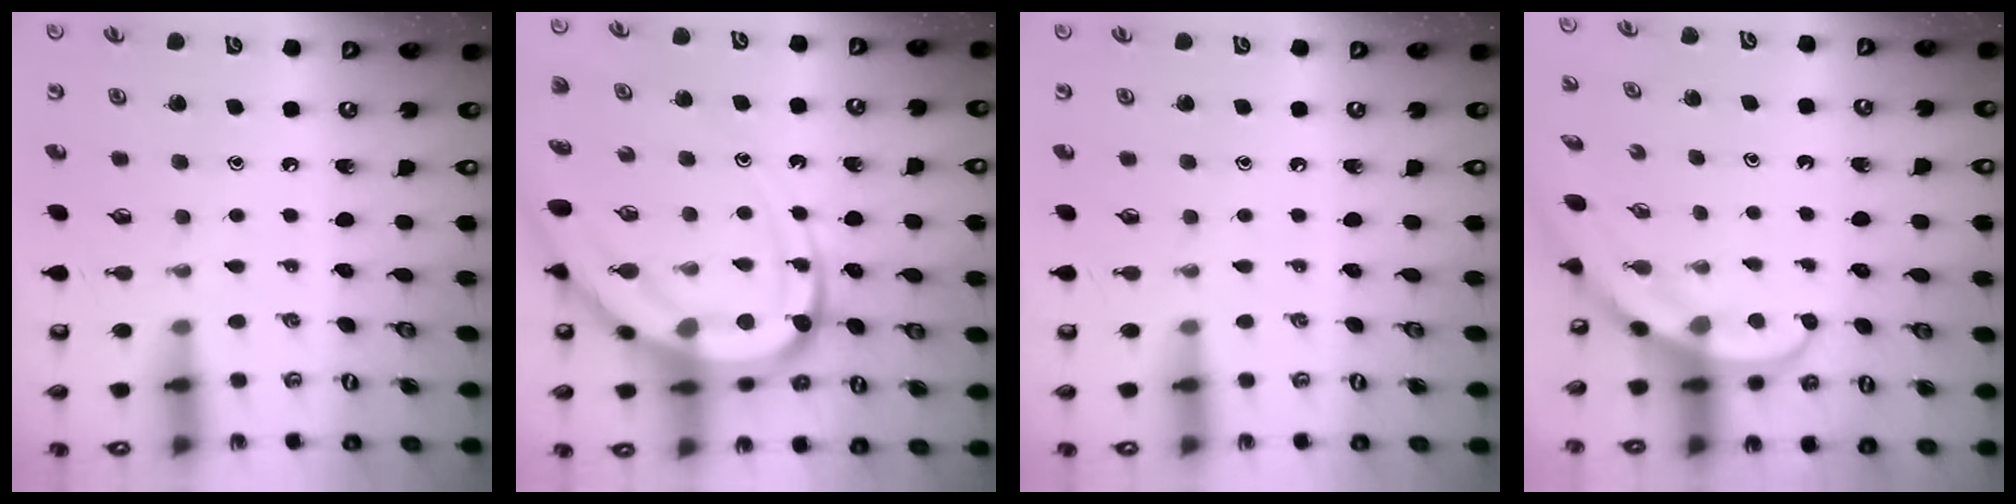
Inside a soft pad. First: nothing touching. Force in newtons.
{"total": 18.5, "press": 18.4, "slide": 1.8}
{"total": 0.0}
{"total": 3.9, "press": 3.9, "slide": 0.3}